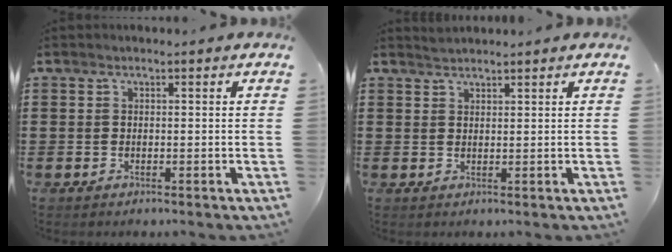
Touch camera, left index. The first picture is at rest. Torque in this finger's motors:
{"motor_torque": [-0.23, -0.30, 0.04, 0.01]}